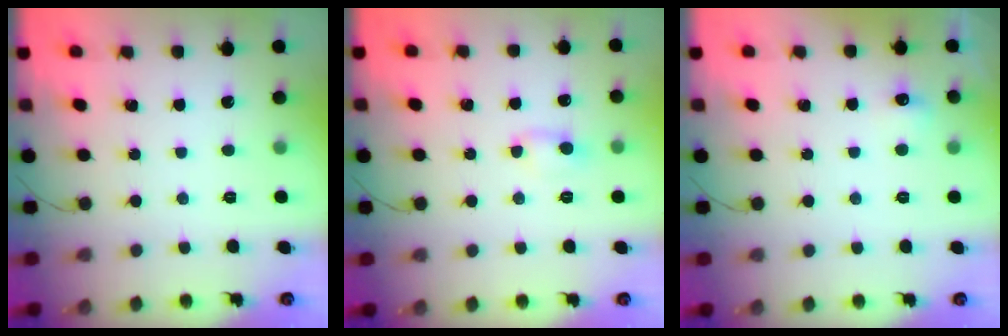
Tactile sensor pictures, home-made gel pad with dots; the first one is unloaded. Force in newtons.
{"total": 2.5, "press": 2.4, "slide": 0.8}
{"total": 5.0, "press": 4.8, "slide": 1.2}